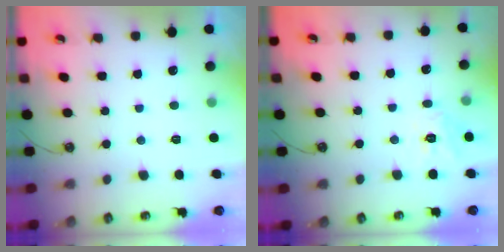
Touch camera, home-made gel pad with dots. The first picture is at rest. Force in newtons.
{"total": 9.1, "press": 9.1, "slide": 0.8}